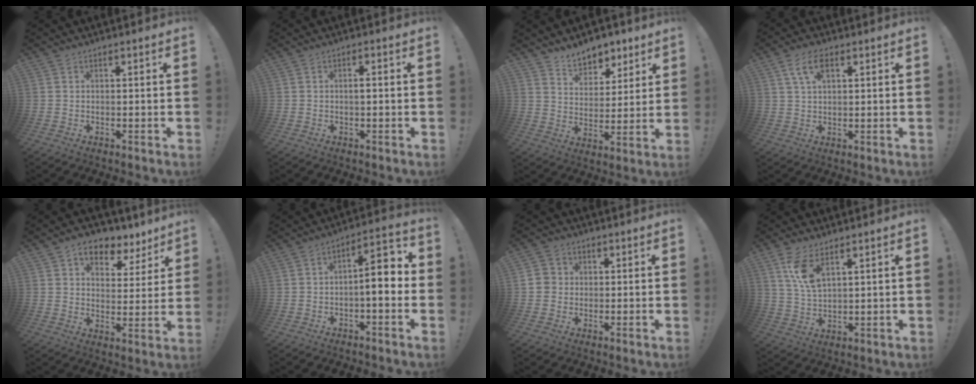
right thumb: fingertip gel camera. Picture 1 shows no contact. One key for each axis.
{"total": 1.5, "fx": -0.3, "fy": 0.3, "fz": 1.4, "tx": -0.021, "ty": 0.001, "tz": -0.009}
{"total": 8.7, "fx": 7.1, "fy": 4.8, "fz": 1.6, "tx": -0.027, "ty": -0.056, "tz": 0.137}
{"total": 6.8, "fx": 2.9, "fy": 3.4, "fz": 5.2, "tx": -0.096, "ty": 0.005, "tz": 0.053}
{"total": 9.3, "fx": 5.9, "fy": 5.7, "fz": 4.5, "tx": -0.061, "ty": -0.036, "tz": 0.110}
{"total": 8.9, "fx": -1.3, "fy": 3.1, "fz": 8.2, "tx": -0.120, "ty": 0.007, "tz": -0.026}
{"total": 4.1, "fx": -0.2, "fy": 3.9, "fz": 1.1, "tx": -0.018, "ty": 0.011, "tz": -0.003}
{"total": 8.6, "fx": 4.8, "fy": 3.5, "fz": 6.1, "tx": -0.119, "ty": -0.019, "tz": 0.087}